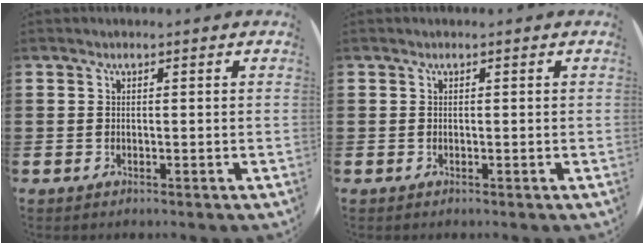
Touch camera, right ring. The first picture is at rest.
{"total": 0.0}